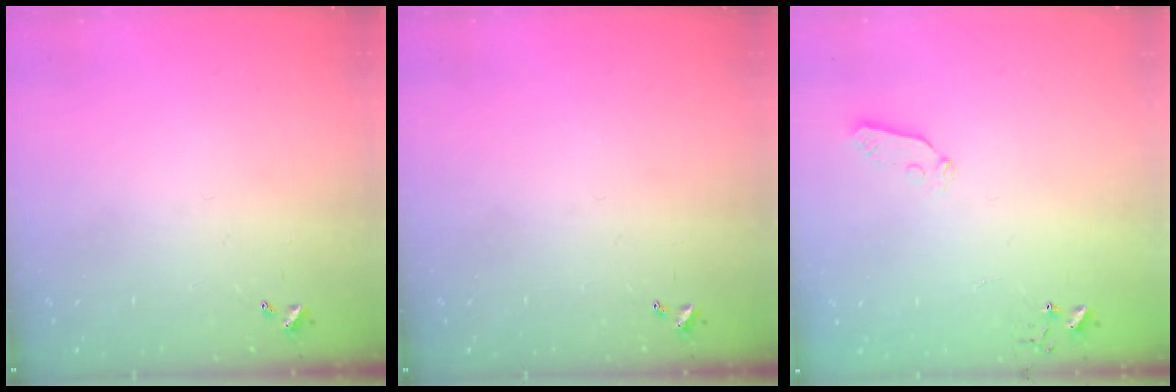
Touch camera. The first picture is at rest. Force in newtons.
{"total": 0.0}
{"total": 3.8, "press": 3.8, "slide": 0.5}